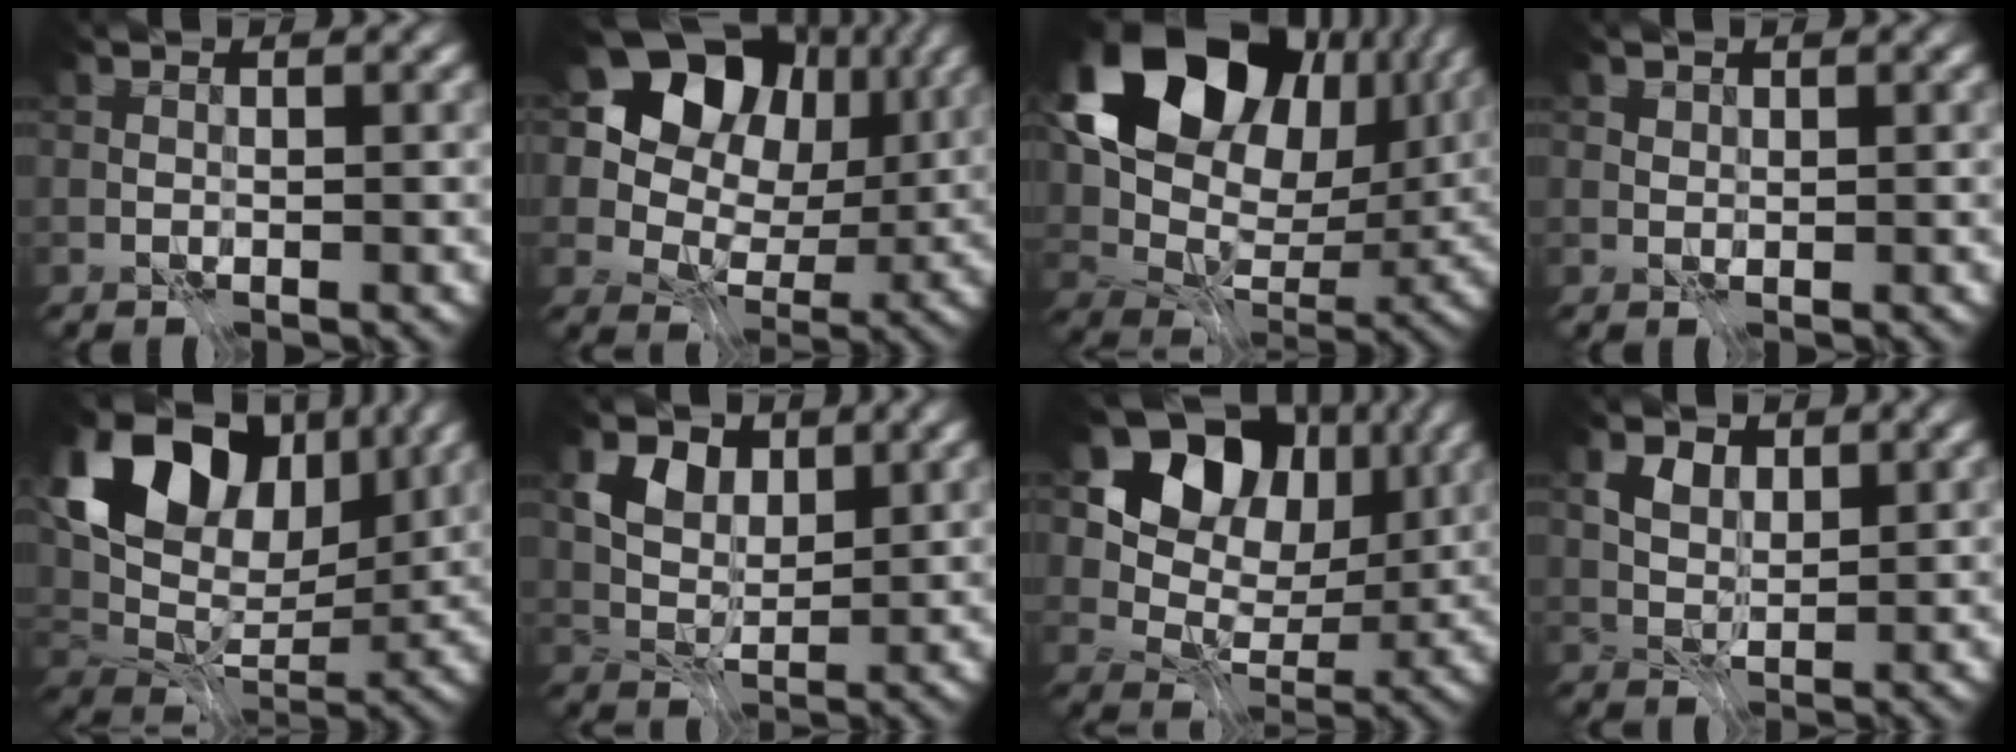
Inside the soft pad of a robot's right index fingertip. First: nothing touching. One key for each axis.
{"total": 12.3, "fx": 4.3, "fy": 9.4, "fz": 6.7, "tx": -0.118, "ty": 0.031, "tz": 0.056}
{"total": 18.0, "fx": 6.6, "fy": 12.7, "fz": 10.9, "tx": -0.187, "ty": 0.018, "tz": 0.127}
{"total": 0.6, "fx": 0.5, "fy": 0.4, "fz": 0.2, "tx": -0.004, "ty": -0.003, "tz": 0.013}
{"total": 13.2, "fx": 4.6, "fy": 8.5, "fz": 9.0, "tx": -0.161, "ty": 0.022, "tz": 0.077}
{"total": 4.3, "fx": 1.7, "fy": 3.0, "fz": 2.7, "tx": -0.052, "ty": -0.008, "tz": 0.029}
{"total": 10.8, "fx": 4.0, "fy": 8.0, "fz": 6.0, "tx": -0.097, "ty": 0.002, "tz": 0.053}
{"total": 2.7, "fx": 1.1, "fy": 1.7, "fz": 1.8, "tx": -0.032, "ty": -0.005, "tz": 0.016}